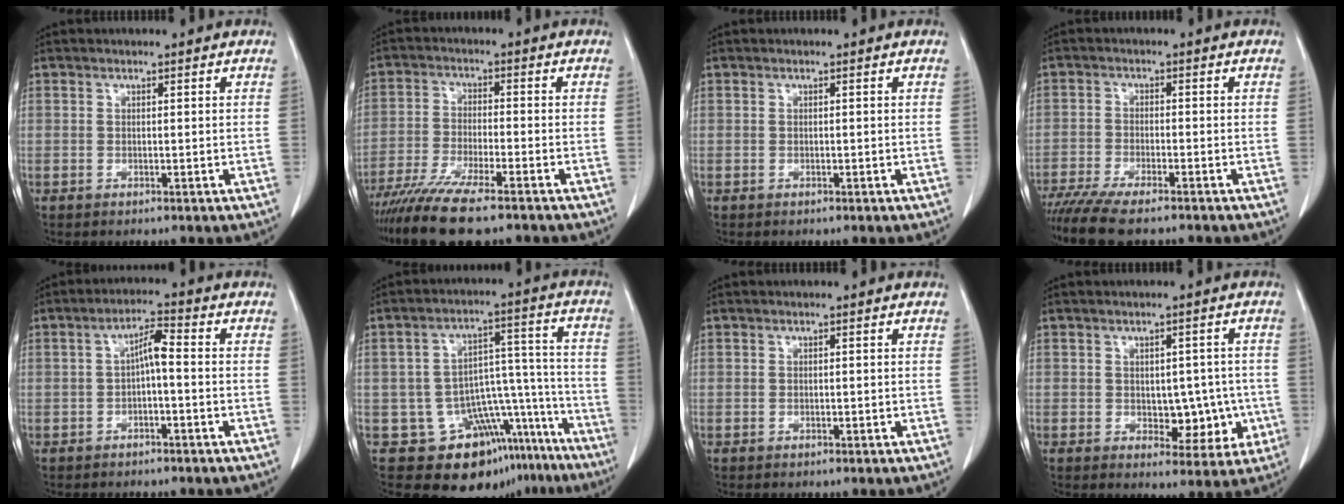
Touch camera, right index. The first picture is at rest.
{"total": 12.7, "force": [-10.0, 1.2, 7.8], "torque": [-0.139, -0.033, -0.168]}
{"total": 0.0}
{"total": 10.7, "force": [-8.9, 1.5, 5.9], "torque": [-0.092, -0.021, -0.142]}
{"total": 3.9, "force": [-0.4, 0.7, 3.8], "torque": [-0.065, 0.016, -0.006]}
{"total": 15.9, "force": [-11.2, 9.6, 5.9], "torque": [-0.050, 0.087, -0.140]}
{"total": 0.0}
{"total": 6.5, "force": [-0.8, 4.0, 5.1], "torque": [-0.048, 0.010, 0.000]}